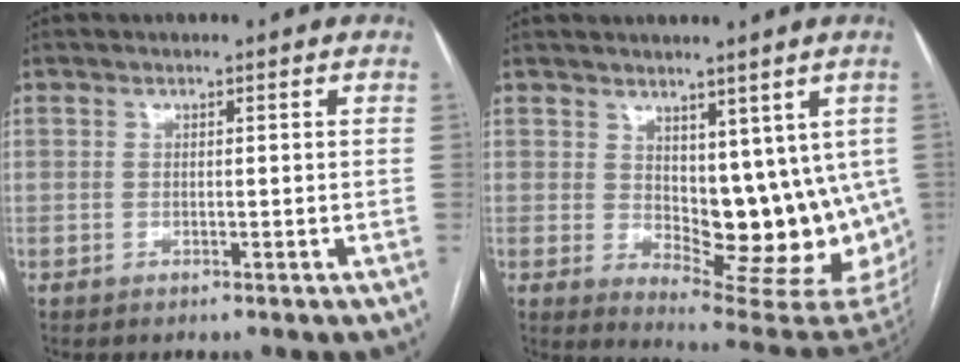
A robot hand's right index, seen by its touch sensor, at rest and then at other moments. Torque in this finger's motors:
{"motor_torque": [1.17, 0.97, 0.25, 0.03]}